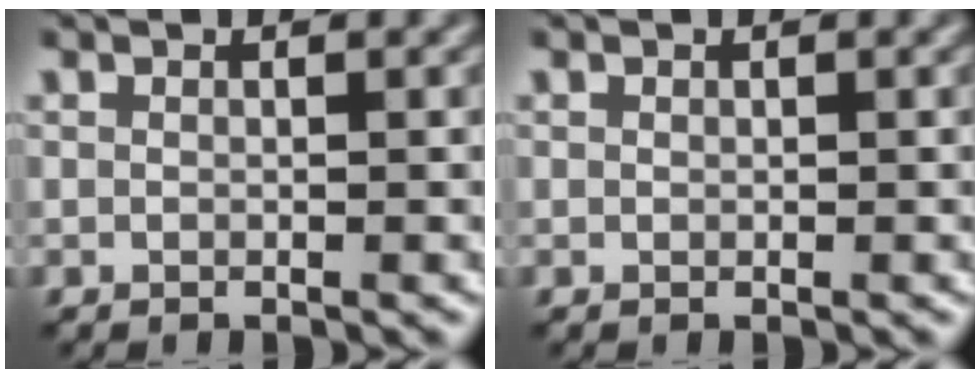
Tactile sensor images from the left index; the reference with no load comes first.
{"total": 0.0}